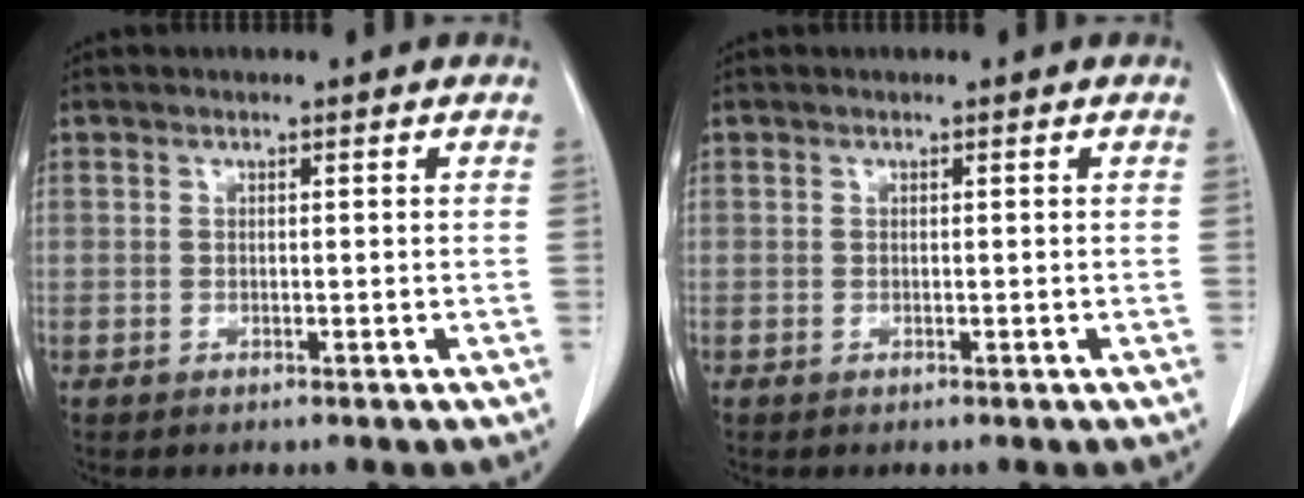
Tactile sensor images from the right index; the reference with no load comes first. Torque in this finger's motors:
{"motor_torque": [0.00, 0.00, 0.00, 0.00]}